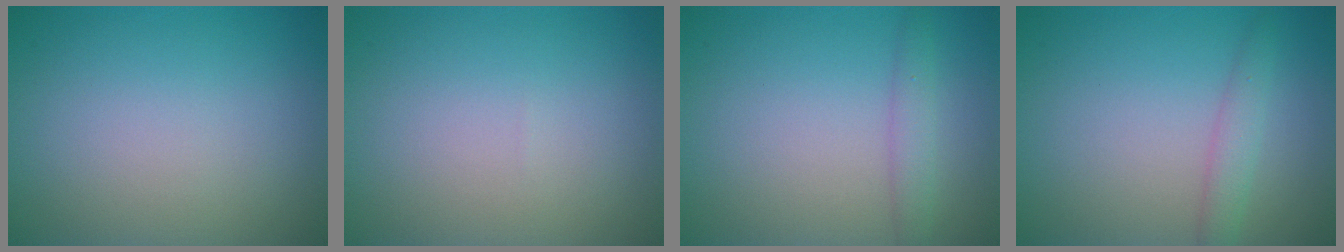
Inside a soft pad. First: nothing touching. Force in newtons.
{"total": 0.0}
{"total": 1.7, "press": 1.7, "slide": 0.2}
{"total": 1.8, "press": 1.8, "slide": 0.0}